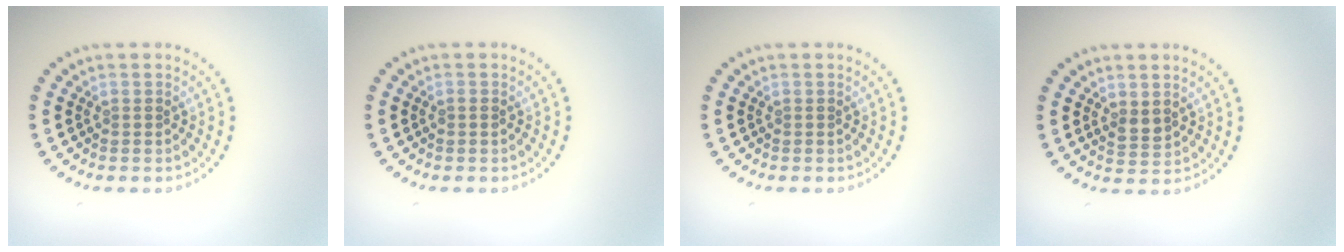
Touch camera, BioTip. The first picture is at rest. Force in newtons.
{"total": 0.6, "press": 0.5, "slide": 0.2}
{"total": 0.0}
{"total": 1.5, "press": 1.3, "slide": 0.6}